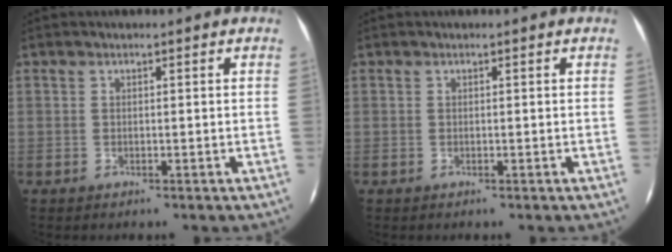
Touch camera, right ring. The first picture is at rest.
{"total": 0.0}